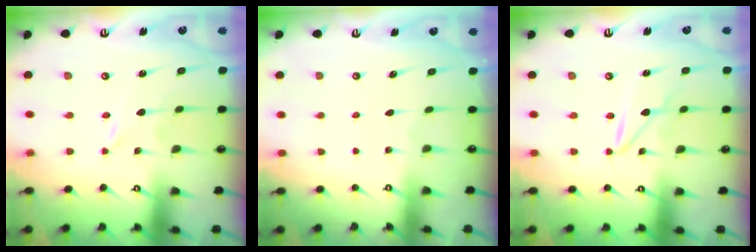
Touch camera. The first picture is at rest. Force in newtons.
{"total": 0.0}
{"total": 2.9, "press": 2.9, "slide": 0.2}